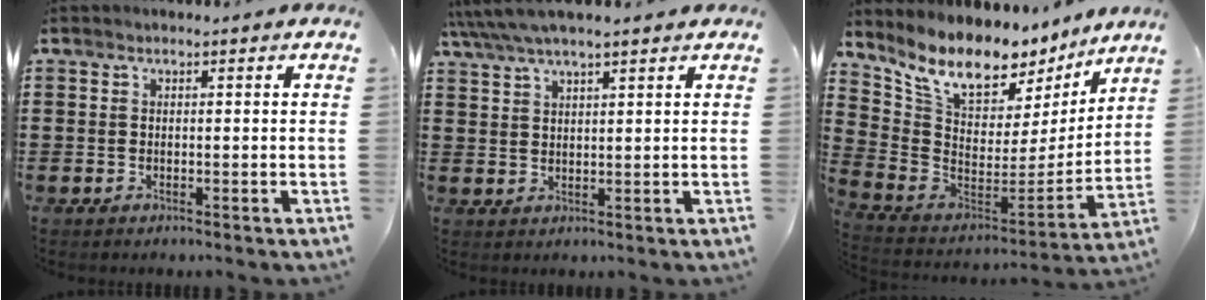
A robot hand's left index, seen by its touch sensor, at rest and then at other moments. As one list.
[{"total": 3.7, "force": [3.1, 0.4, 1.9], "torque": [-0.046, -0.002, 0.056]}, {"total": 10.6, "force": [8.8, 4.0, 4.3], "torque": [-0.127, -0.064, 0.156]}]